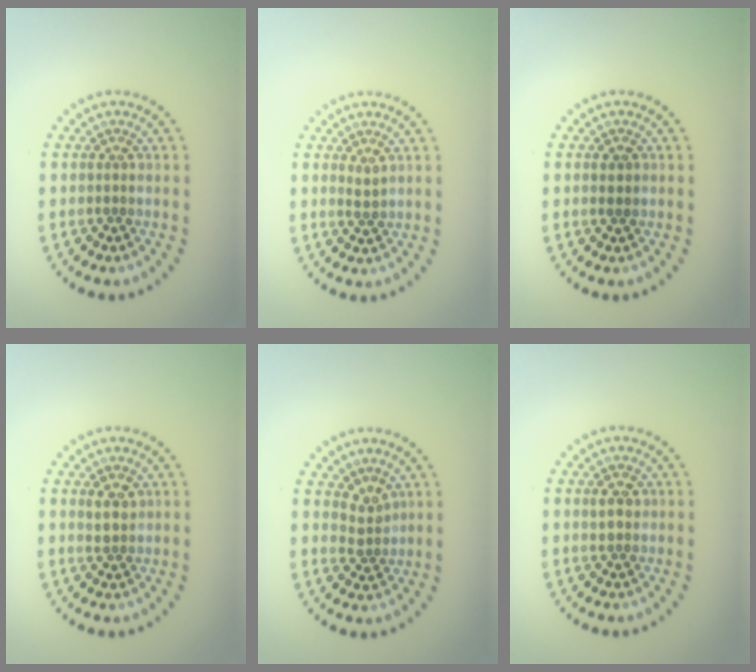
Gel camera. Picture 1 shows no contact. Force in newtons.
{"total": 0.9, "press": 0.8, "slide": 0.3}
{"total": 1.0, "press": 1.0, "slide": 0.2}
{"total": 1.7, "press": 1.5, "slide": 0.7}
{"total": 1.7, "press": 1.2, "slide": 1.3}
{"total": 1.5, "press": 1.5, "slide": 0.3}